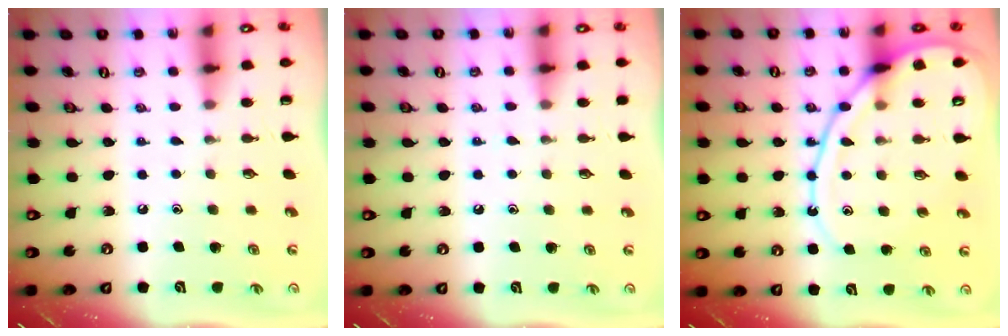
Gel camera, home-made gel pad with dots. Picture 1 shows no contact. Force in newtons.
{"total": 6.0, "press": 5.9, "slide": 0.8}
{"total": 14.0, "press": 14.0, "slide": 1.4}